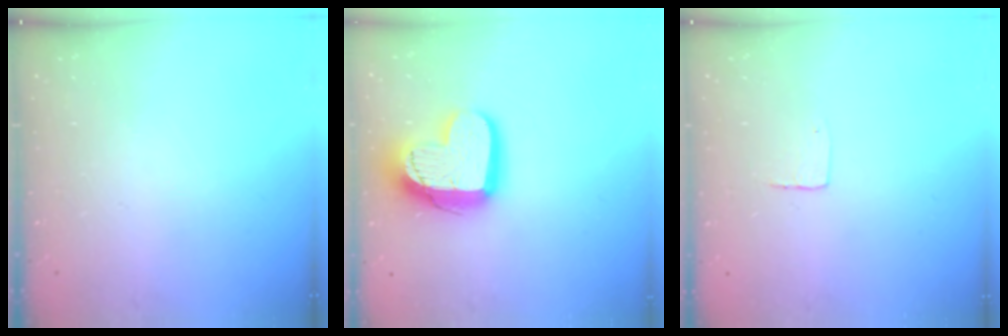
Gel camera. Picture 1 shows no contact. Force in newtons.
{"total": 16.7, "press": 16.6, "slide": 1.5}
{"total": 4.3, "press": 4.3, "slide": 0.3}